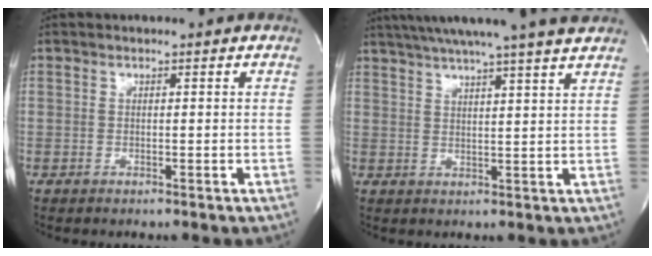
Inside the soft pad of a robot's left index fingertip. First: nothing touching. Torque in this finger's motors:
{"motor_torque": [1.09, -1.05, 0.63, 0.19]}